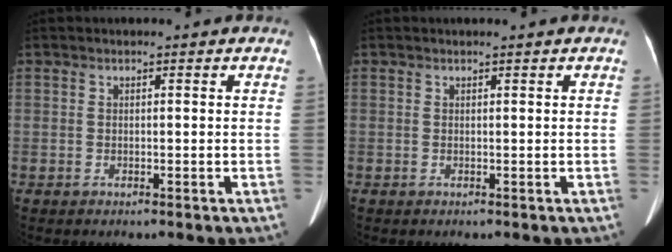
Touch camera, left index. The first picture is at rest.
{"total": 0.0}